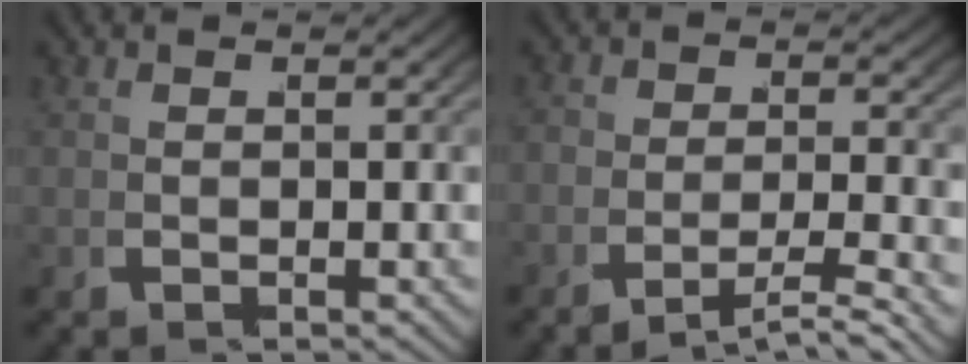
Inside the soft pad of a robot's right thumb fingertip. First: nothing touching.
{"total": 3.5, "force": [-3.2, 0.7, 1.0], "torque": [-0.007, 0.004, -0.070]}